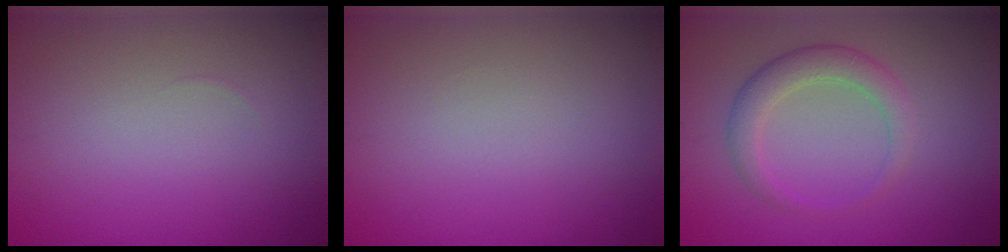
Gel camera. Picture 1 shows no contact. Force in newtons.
{"total": 0.0}
{"total": 3.0, "press": 3.0, "slide": 0.1}